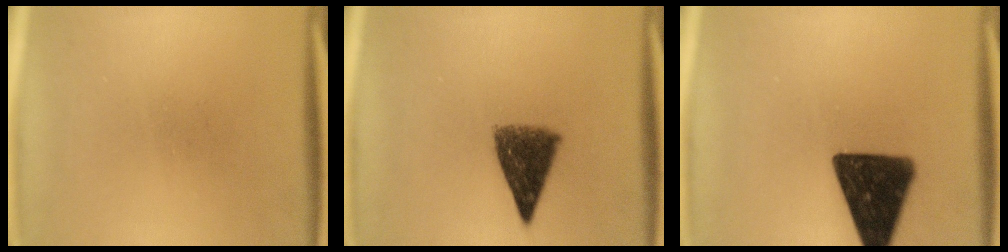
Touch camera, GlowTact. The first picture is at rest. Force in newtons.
{"total": 7.9}
{"total": 16.3}